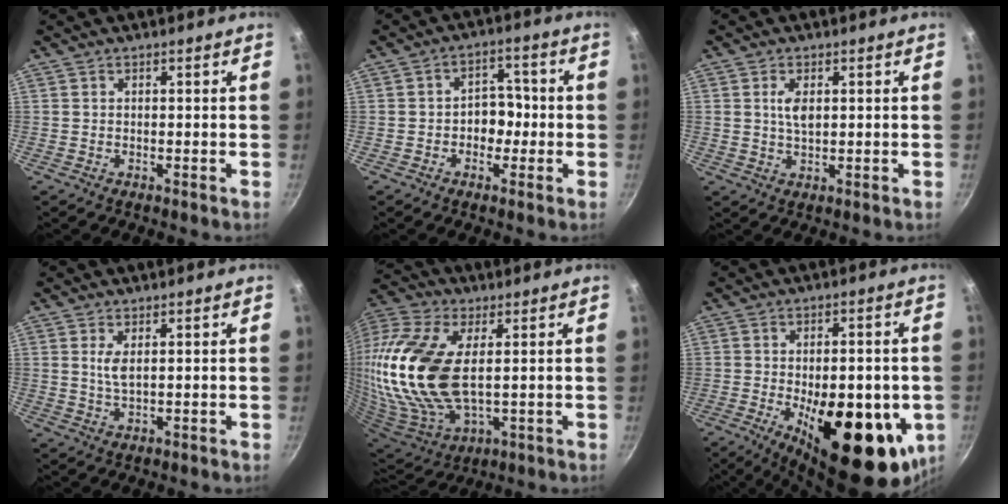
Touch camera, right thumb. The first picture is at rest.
{"total": 5.5, "force": [-1.1, 4.3, 3.2], "torque": [0.005, 0.019, -0.022]}
{"total": 2.6, "force": [0.7, 1.4, 2.0], "torque": [-0.034, -0.002, 0.015]}
{"total": 3.0, "force": [0.8, 1.2, 2.6], "torque": [-0.051, -0.009, 0.018]}
{"total": 26.2, "force": [3.4, 13.9, 22.0], "torque": [-0.474, -0.006, 0.063]}
{"total": 22.1, "force": [-5.4, 9.8, 19.1], "torque": [-0.232, -0.013, -0.062]}